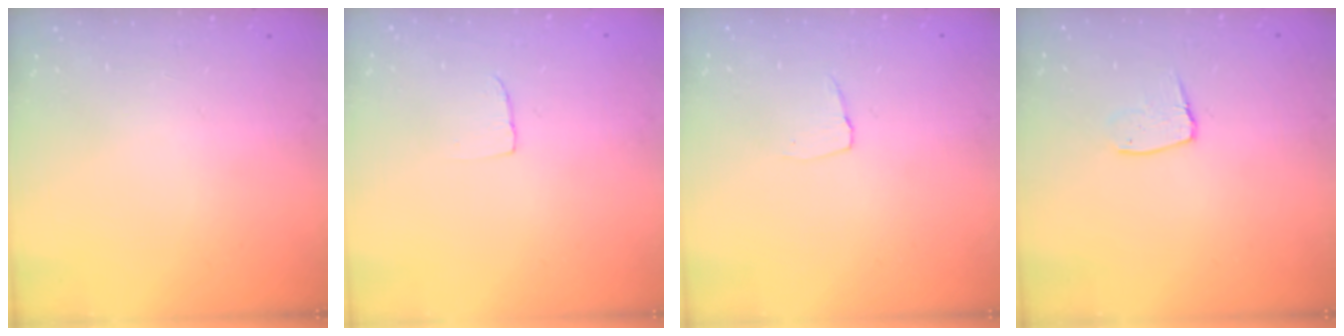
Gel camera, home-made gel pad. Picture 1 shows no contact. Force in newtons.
{"total": 2.4, "press": 2.4, "slide": 0.1}
{"total": 3.6, "press": 3.6, "slide": 0.3}
{"total": 7.0, "press": 7.0, "slide": 0.5}